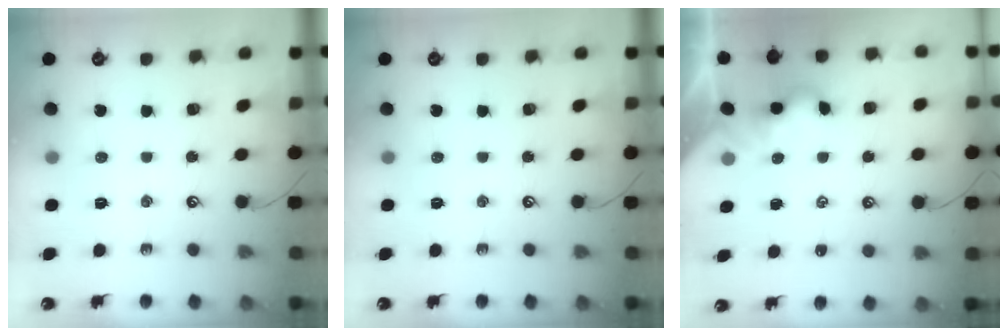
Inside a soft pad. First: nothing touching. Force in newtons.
{"total": 0.0}
{"total": 2.4, "press": 2.4, "slide": 0.2}